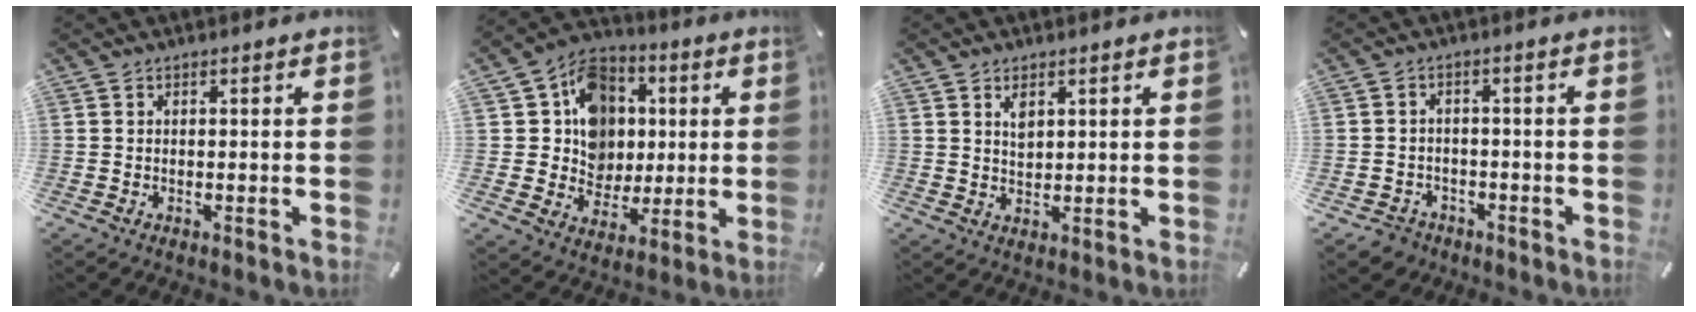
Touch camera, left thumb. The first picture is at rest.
{"total": 12.8, "force": [1.1, 12.1, 3.8], "torque": [-0.056, -0.002, 0.028]}
{"total": 2.9, "force": [1.6, 1.9, 1.6], "torque": [-0.018, -0.005, 0.026]}
{"total": 3.9, "force": [-2.4, 3.0, 0.8], "torque": [-0.018, 0.012, -0.047]}